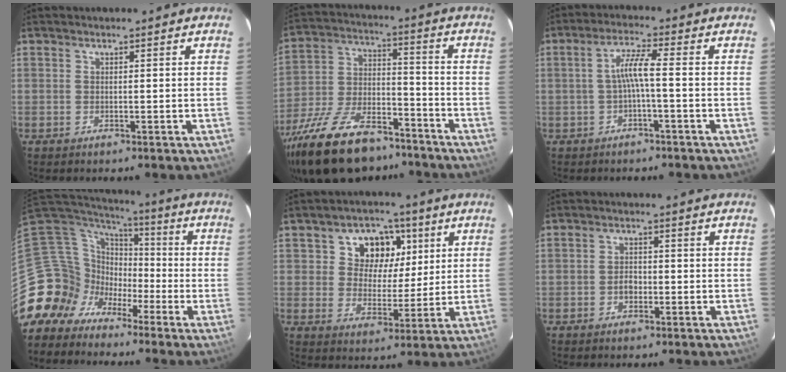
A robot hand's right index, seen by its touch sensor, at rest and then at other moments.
{"total": 24.3, "force": [-17.6, 10.6, 12.9], "torque": [-0.266, -0.015, -0.282]}
{"total": 4.1, "force": [-1.1, -0.3, 4.0], "torque": [-0.084, 0.007, -0.020]}
{"total": 11.1, "force": [-6.1, 9.2, 1.2], "torque": [-0.049, 0.039, -0.131]}
{"total": 9.7, "force": [3.5, 7.7, 4.6], "torque": [-0.084, 0.011, 0.057]}
{"total": 1.9, "force": [-0.7, 1.4, 1.1], "torque": [-0.020, 0.007, -0.013]}